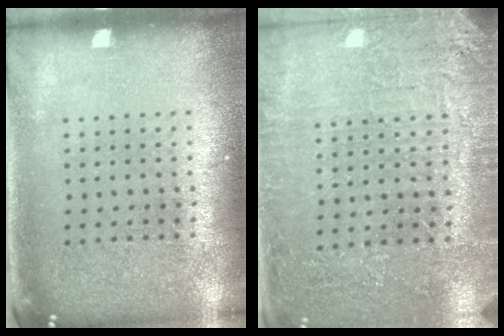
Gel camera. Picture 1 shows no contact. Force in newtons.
{"total": 2.9, "press": 2.9, "slide": 0.4}